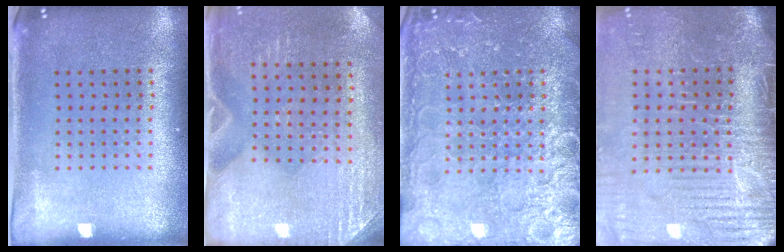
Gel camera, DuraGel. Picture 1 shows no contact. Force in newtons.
{"total": 2.8, "press": 2.5, "slide": 1.2}
{"total": 4.3, "press": 4.3, "slide": 0.5}
{"total": 4.7, "press": 4.1, "slide": 2.3}